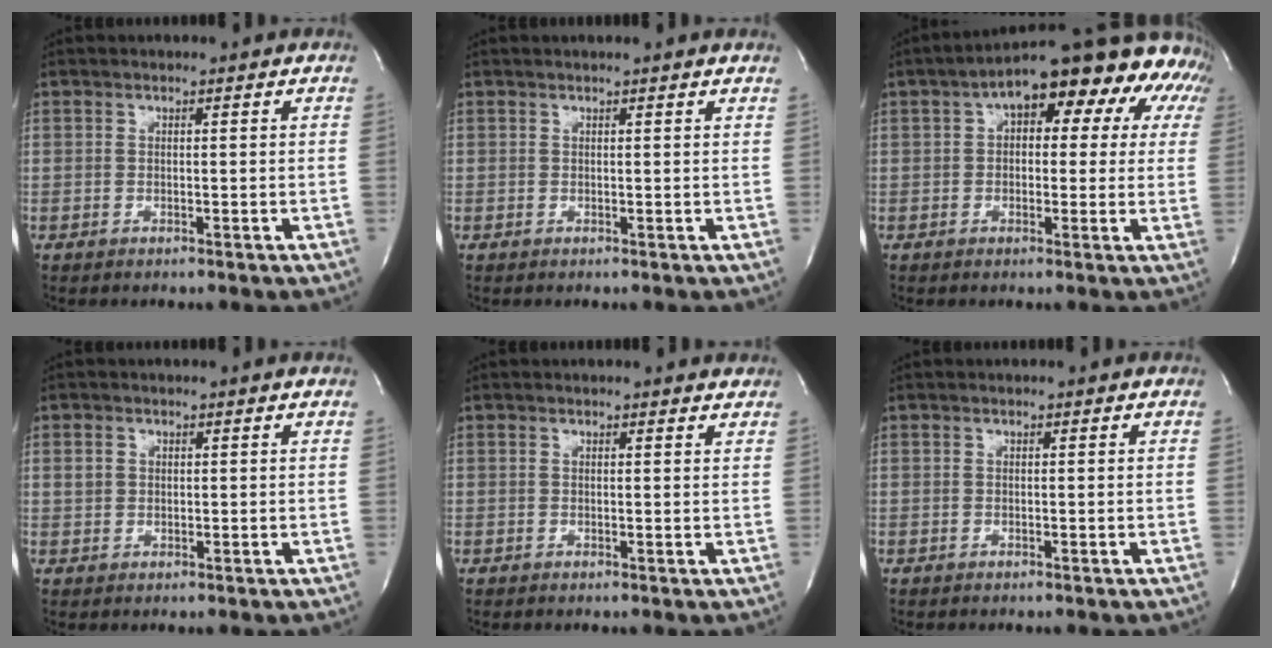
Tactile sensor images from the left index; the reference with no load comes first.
{"total": 1.6, "force": [1.5, -0.4, 0.5], "torque": [-0.018, 0.000, 0.021]}
{"total": 17.7, "force": [9.5, 7.8, 12.7], "torque": [-0.173, 0.067, 0.114]}
{"total": 1.6, "force": [0.6, 1.3, 0.6], "torque": [-0.012, 0.007, 0.012]}
{"total": 3.5, "force": [3.4, 0.7, 0.8], "torque": [-0.014, 0.000, 0.026]}
{"total": 0.0}